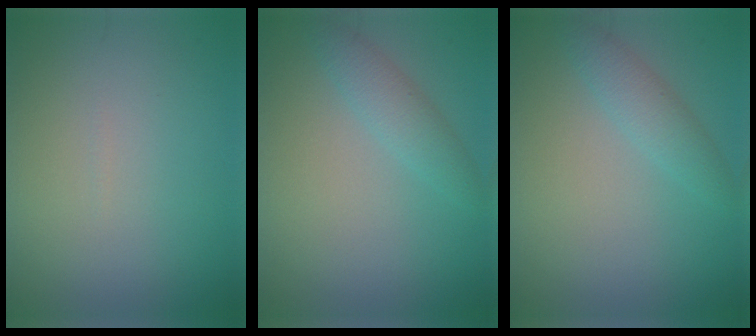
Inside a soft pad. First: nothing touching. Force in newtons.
{"total": 2.1, "press": 2.0, "slide": 0.2}
{"total": 2.1, "press": 2.0, "slide": 0.2}